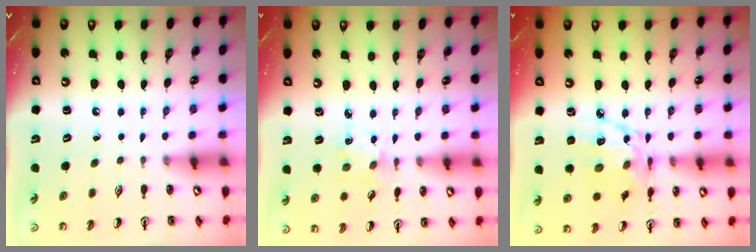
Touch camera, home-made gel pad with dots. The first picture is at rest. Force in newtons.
{"total": 1.6, "press": 1.6, "slide": 0.0}
{"total": 12.9, "press": 12.8, "slide": 0.8}